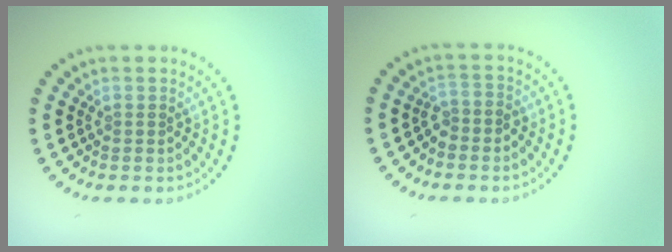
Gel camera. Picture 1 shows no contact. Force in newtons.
{"total": 1.6, "press": 1.2, "slide": 1.0}